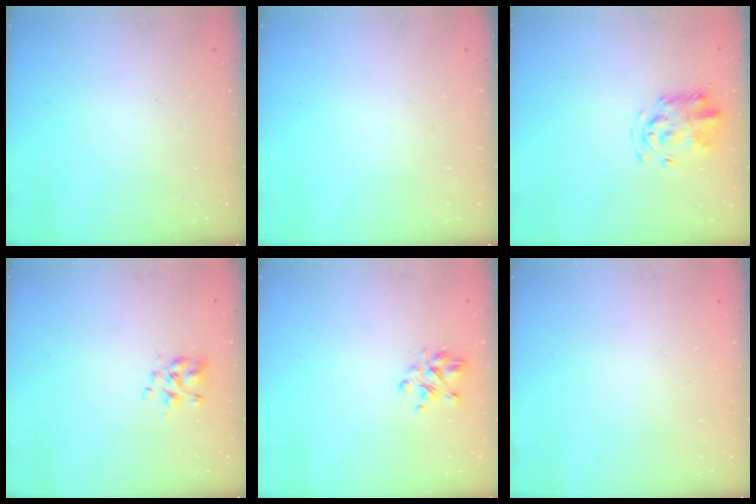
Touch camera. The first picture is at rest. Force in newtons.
{"total": 0.0}
{"total": 4.0, "press": 3.9, "slide": 0.6}
{"total": 2.2, "press": 2.1, "slide": 0.8}
{"total": 4.7, "press": 4.3, "slide": 1.9}
{"total": 1.6, "press": 1.6, "slide": 0.2}